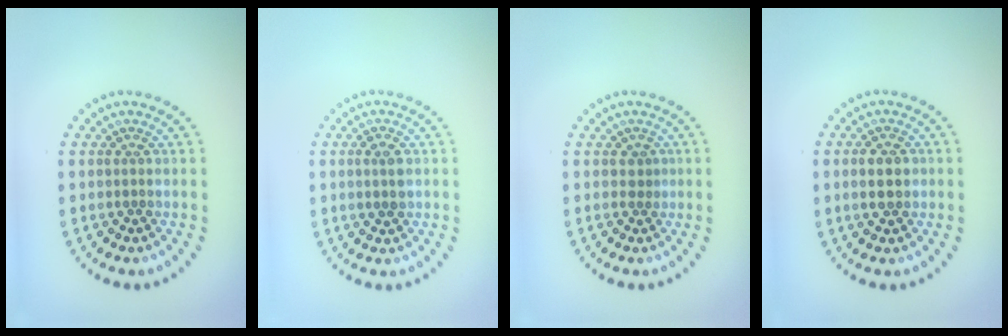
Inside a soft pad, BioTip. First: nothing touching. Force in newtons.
{"total": 1.5, "press": 1.5, "slide": 0.1}
{"total": 0.8, "press": 0.7, "slide": 0.4}
{"total": 2.9, "press": 2.9, "slide": 0.2}